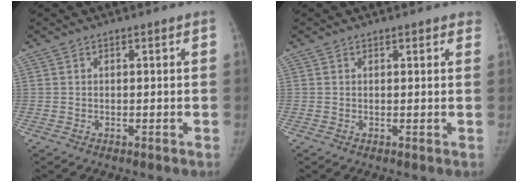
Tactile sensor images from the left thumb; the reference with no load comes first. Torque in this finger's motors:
{"motor_torque": [-0.17, -0.03, -0.54, 0.11, -0.03]}